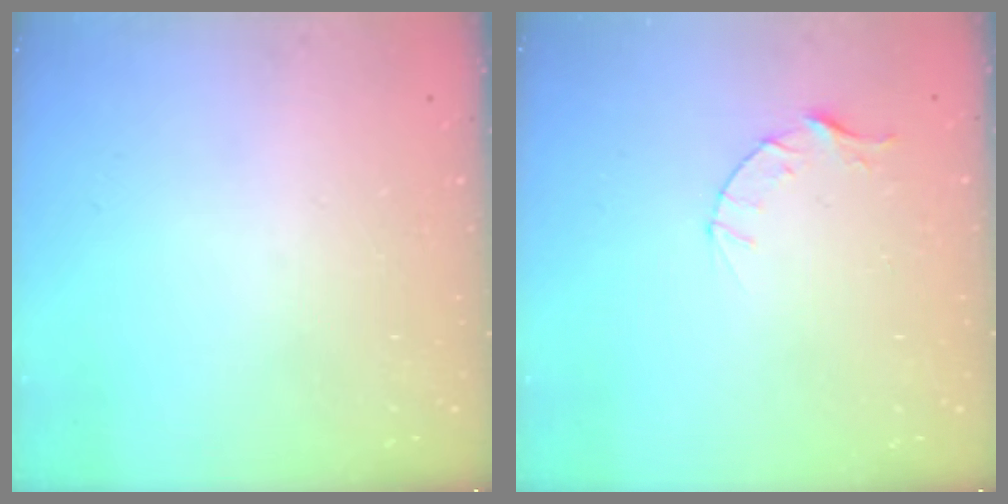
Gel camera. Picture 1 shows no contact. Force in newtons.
{"total": 3.5, "press": 3.5, "slide": 0.4}